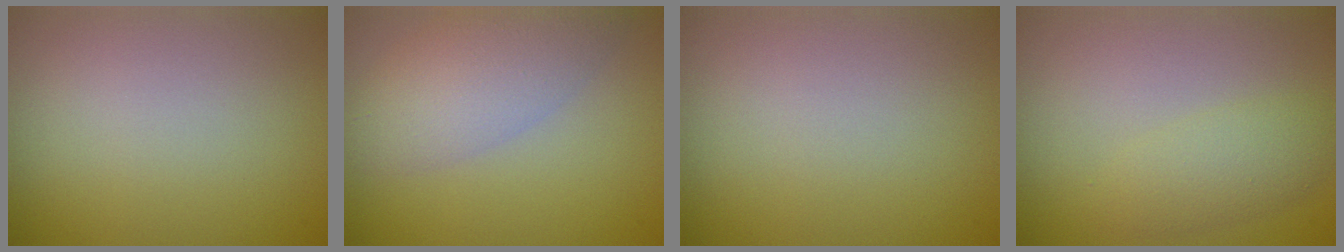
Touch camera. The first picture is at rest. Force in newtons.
{"total": 4.8, "press": 4.8, "slide": 0.4}
{"total": 0.0}
{"total": 2.4, "press": 2.4, "slide": 0.1}